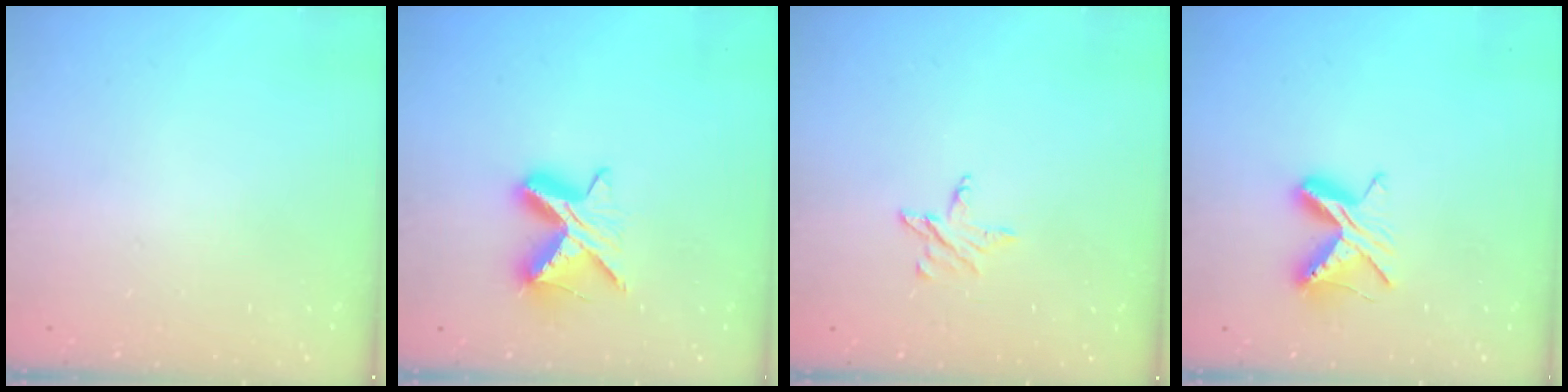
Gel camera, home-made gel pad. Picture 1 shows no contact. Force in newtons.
{"total": 9.2, "press": 9.2, "slide": 0.3}
{"total": 3.7, "press": 3.7, "slide": 0.3}
{"total": 7.5, "press": 7.4, "slide": 0.5}